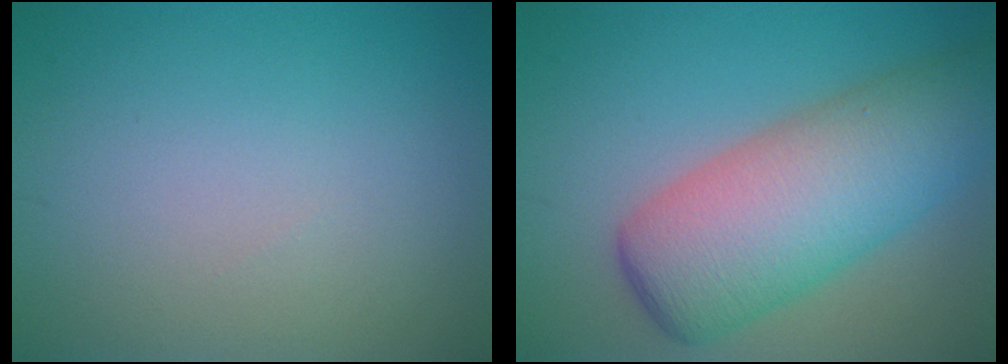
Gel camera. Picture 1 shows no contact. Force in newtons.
{"total": 7.9, "press": 7.9, "slide": 0.3}